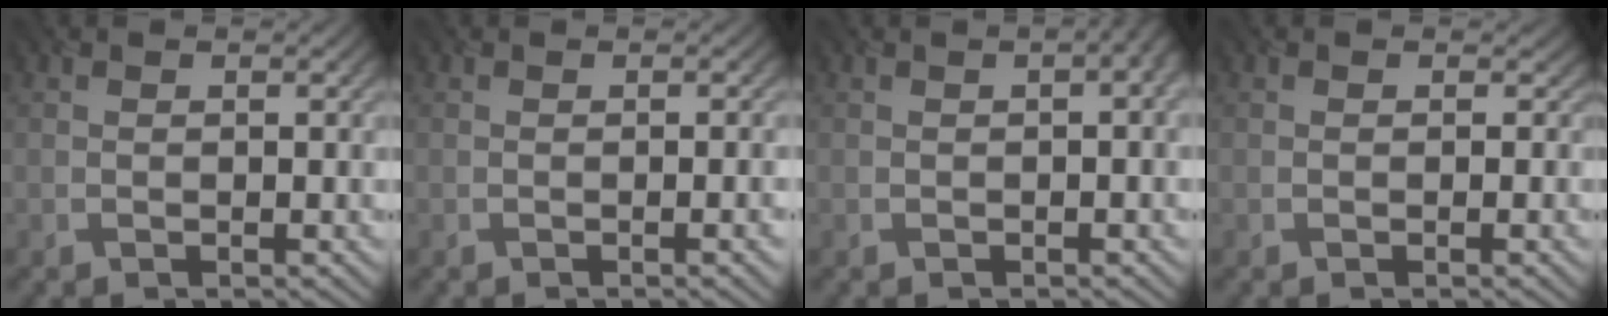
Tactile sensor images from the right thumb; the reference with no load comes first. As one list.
[{"total": 2.1, "force": [-0.4, 0.3, 2.0], "torque": [-0.025, -0.002, -0.004]}, {"total": 3.9, "force": [0.3, 2.0, 3.3], "torque": [-0.028, 0.004, 0.016]}, {"total": 0.6, "force": [-0.2, 0.6, 0.1], "torque": [0.001, -0.005, -0.003]}]